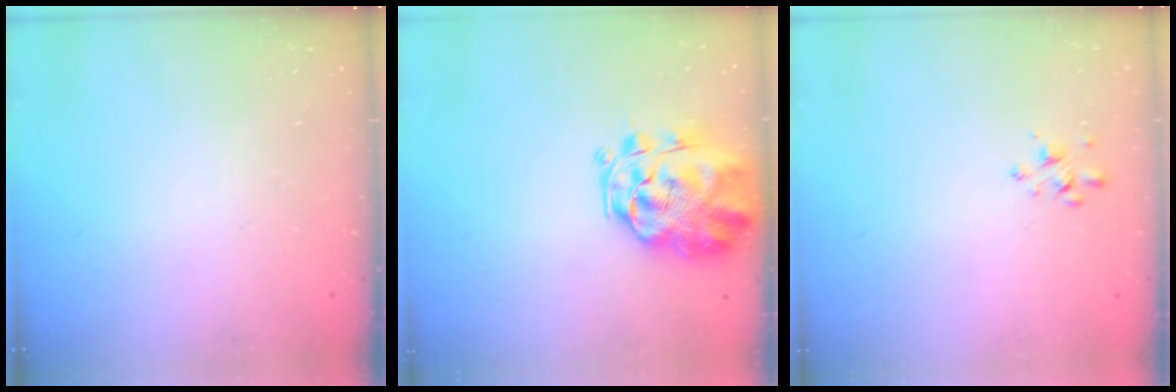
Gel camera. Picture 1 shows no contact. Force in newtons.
{"total": 3.4, "press": 2.9, "slide": 1.6}
{"total": 2.0, "press": 2.0, "slide": 0.4}